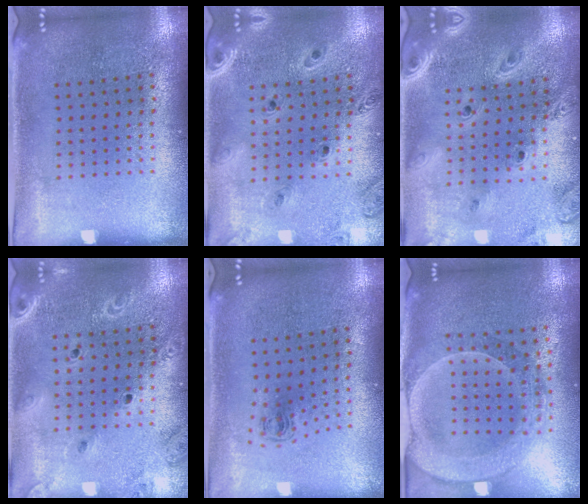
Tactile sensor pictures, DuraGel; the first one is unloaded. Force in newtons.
{"total": 1.3, "press": 1.3, "slide": 0.1}
{"total": 3.1, "press": 2.6, "slide": 1.7}
{"total": 2.0, "press": 1.9, "slide": 0.7}
{"total": 0.6, "press": 0.3, "slide": 0.5}
{"total": 2.4, "press": 2.2, "slide": 1.1}